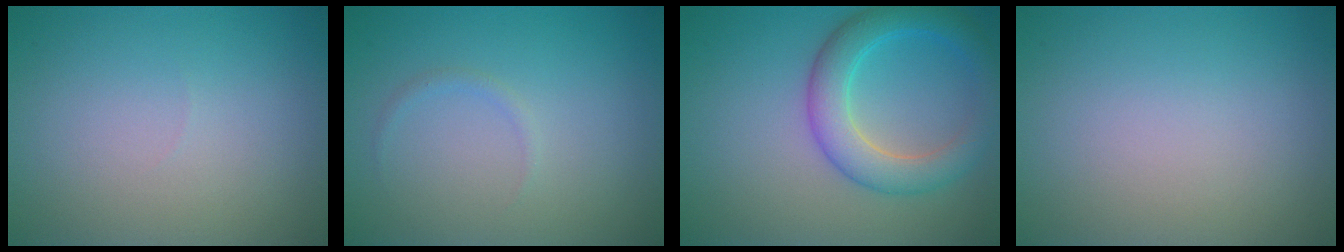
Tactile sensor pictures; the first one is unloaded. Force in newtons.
{"total": 0.6, "press": 0.6, "slide": 0.1}
{"total": 5.1, "press": 5.1, "slide": 0.3}
{"total": 0.0}